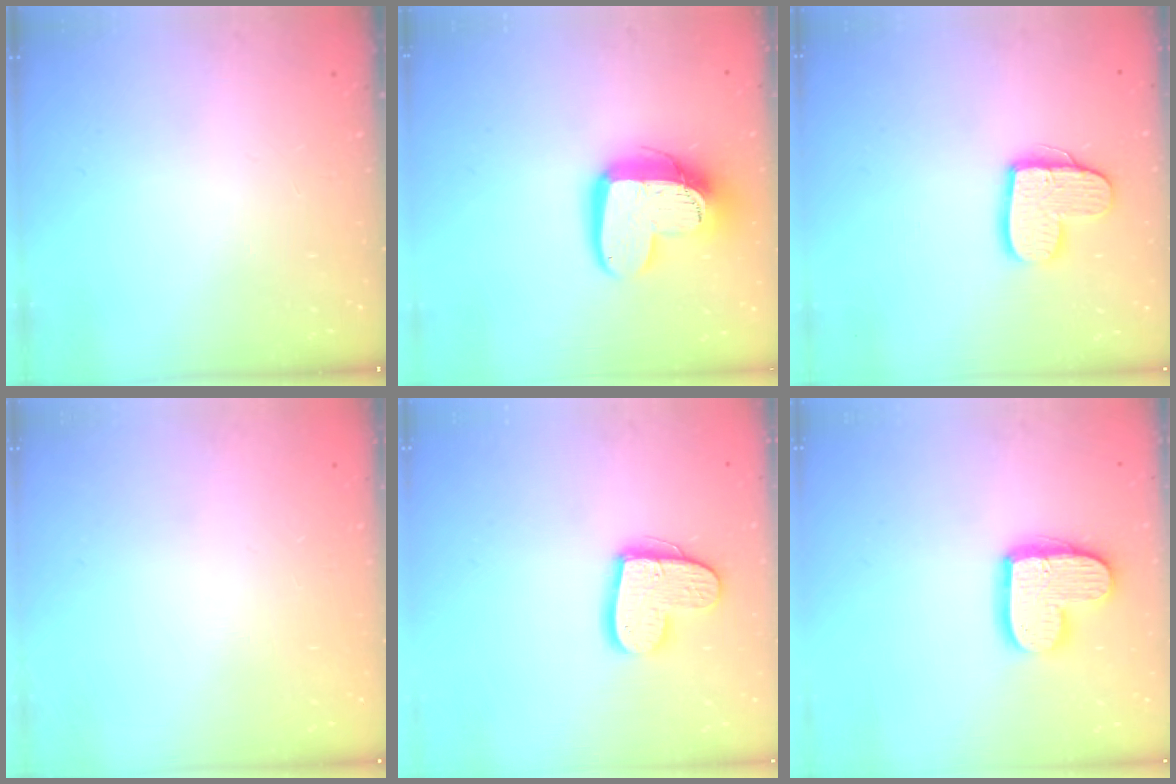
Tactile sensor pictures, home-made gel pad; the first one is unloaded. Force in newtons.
{"total": 16.9, "press": 16.9, "slide": 1.4}
{"total": 11.5, "press": 11.5, "slide": 0.6}
{"total": 0.0}
{"total": 13.9, "press": 13.9, "slide": 0.8}
{"total": 14.4, "press": 14.3, "slide": 1.0}